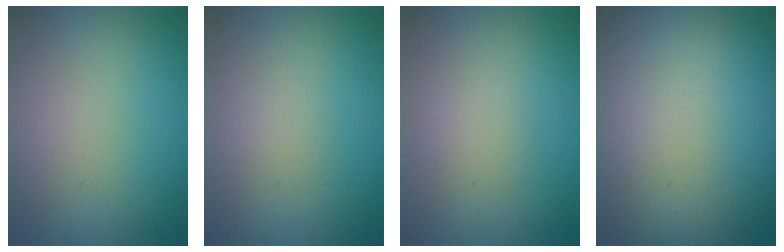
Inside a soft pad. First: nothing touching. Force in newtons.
{"total": 0.9, "press": 0.9, "slide": 0.1}
{"total": 1.4, "press": 1.4, "slide": 0.0}
{"total": 17.9, "press": 17.9, "slide": 1.2}